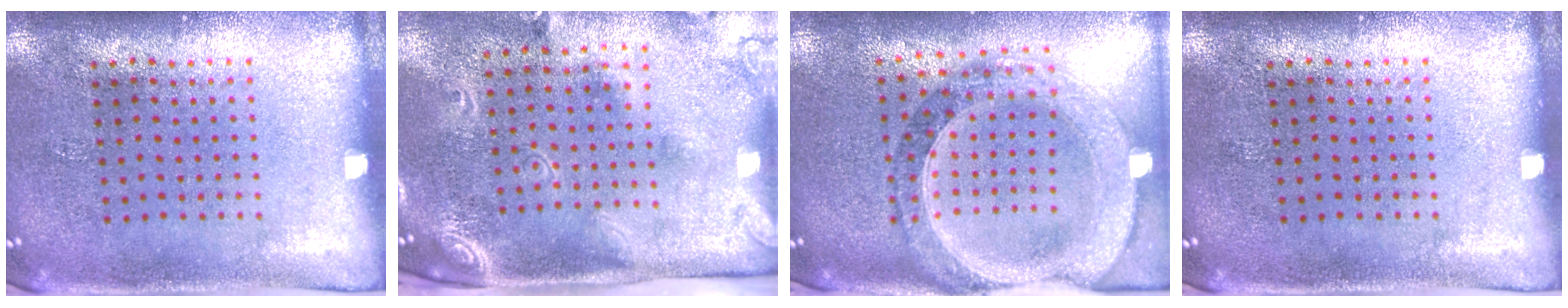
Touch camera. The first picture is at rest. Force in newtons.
{"total": 2.5, "press": 1.7, "slide": 1.8}
{"total": 1.6, "press": 1.5, "slide": 0.5}
{"total": 0.0}